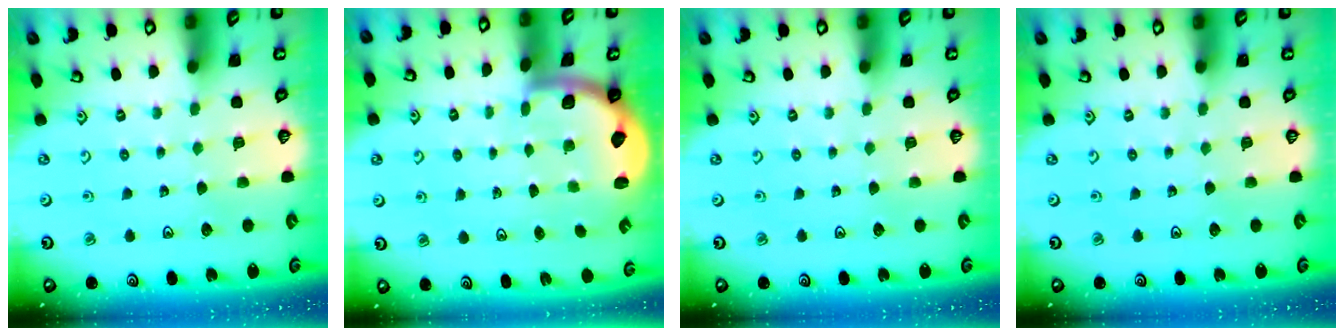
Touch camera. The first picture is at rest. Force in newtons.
{"total": 1.9, "press": 1.8, "slide": 0.5}
{"total": 0.0}
{"total": 0.0}